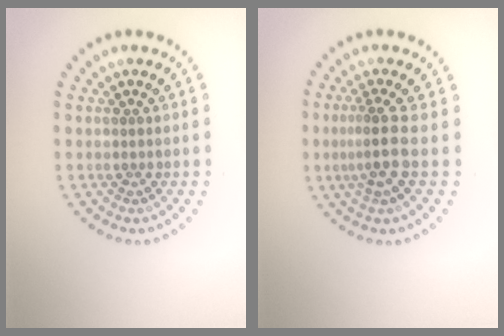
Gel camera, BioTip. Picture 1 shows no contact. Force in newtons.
{"total": 3.0, "press": 2.1, "slide": 2.0}